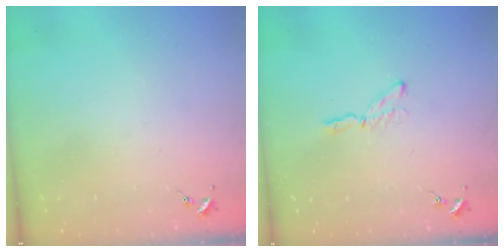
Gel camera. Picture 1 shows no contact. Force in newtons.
{"total": 4.5, "press": 4.5, "slide": 0.3}